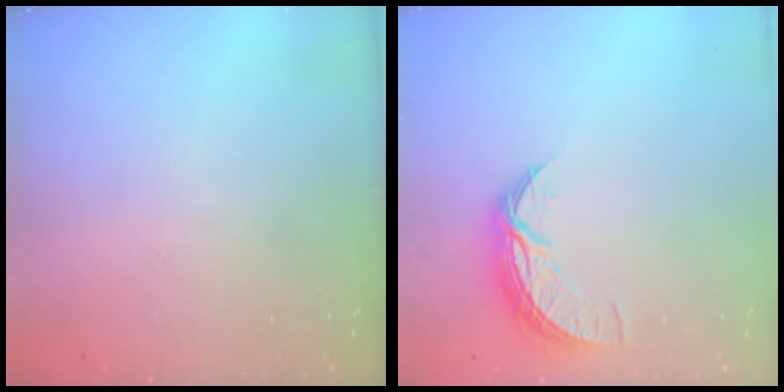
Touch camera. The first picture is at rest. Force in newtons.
{"total": 8.2, "press": 8.2, "slide": 0.4}